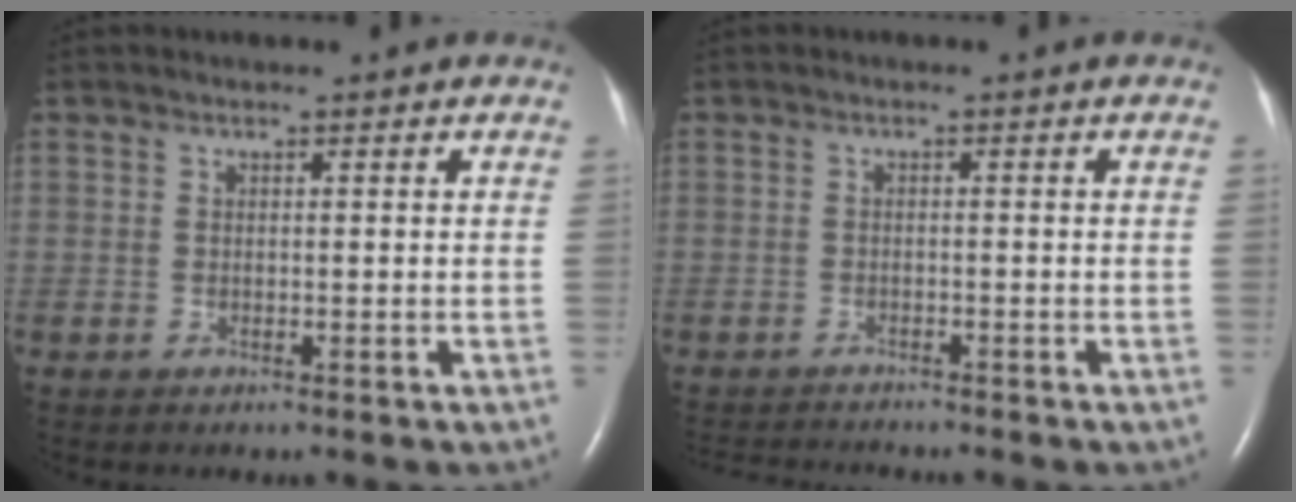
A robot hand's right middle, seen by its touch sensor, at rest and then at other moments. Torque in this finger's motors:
{"motor_torque": [-0.04, -0.03, -0.04, -0.01]}